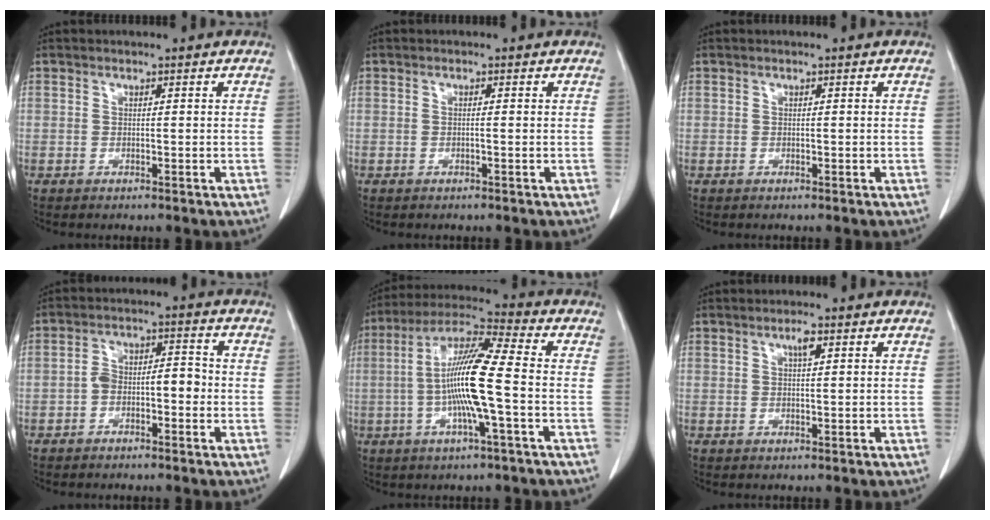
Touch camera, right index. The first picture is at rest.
{"total": 0.6, "force": [-0.1, 0.0, 0.6], "torque": [-0.011, 0.001, -0.002]}
{"total": 0.0}
{"total": 5.3, "force": [-1.5, 2.3, 4.5], "torque": [-0.079, 0.030, -0.025]}
{"total": 12.6, "force": [-1.8, 0.0, 12.5], "torque": [-0.242, 0.004, -0.043]}
{"total": 1.7, "force": [0.8, 0.3, 1.5], "torque": [-0.027, 0.001, 0.013]}